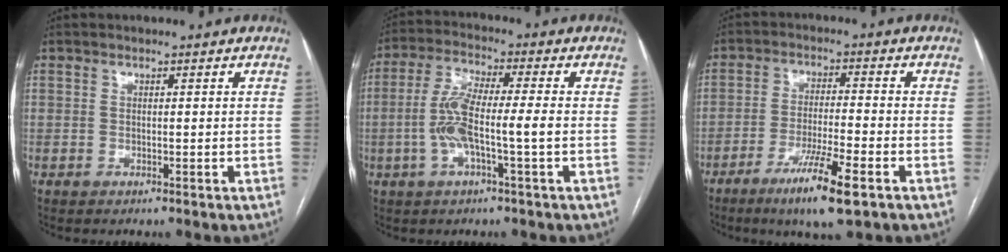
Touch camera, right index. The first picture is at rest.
{"total": 8.2, "force": [-1.6, 0.5, 8.1], "torque": [-0.169, 0.014, -0.034]}
{"total": 9.4, "force": [-5.4, 0.3, 7.8], "torque": [-0.142, -0.022, -0.090]}